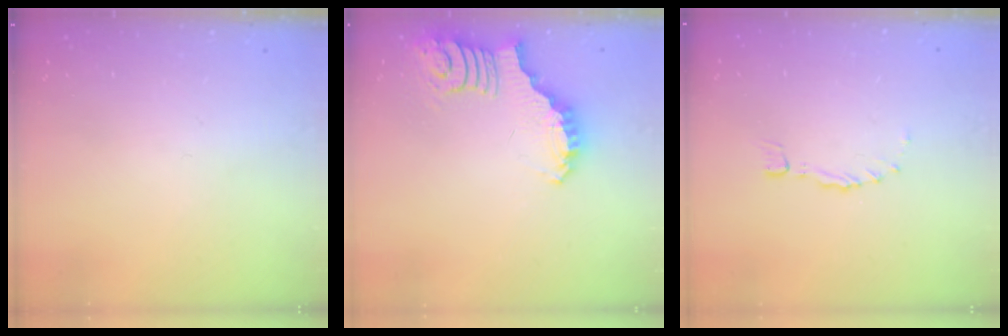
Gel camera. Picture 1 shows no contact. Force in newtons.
{"total": 2.4, "press": 2.4, "slide": 0.5}
{"total": 0.0}